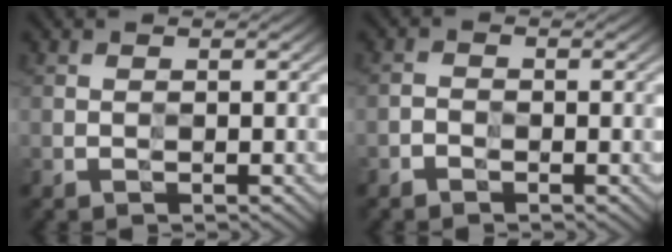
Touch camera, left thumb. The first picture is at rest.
{"total": 1.1, "force": [-0.9, 0.6, 0.1], "torque": [0.001, -0.002, -0.021]}